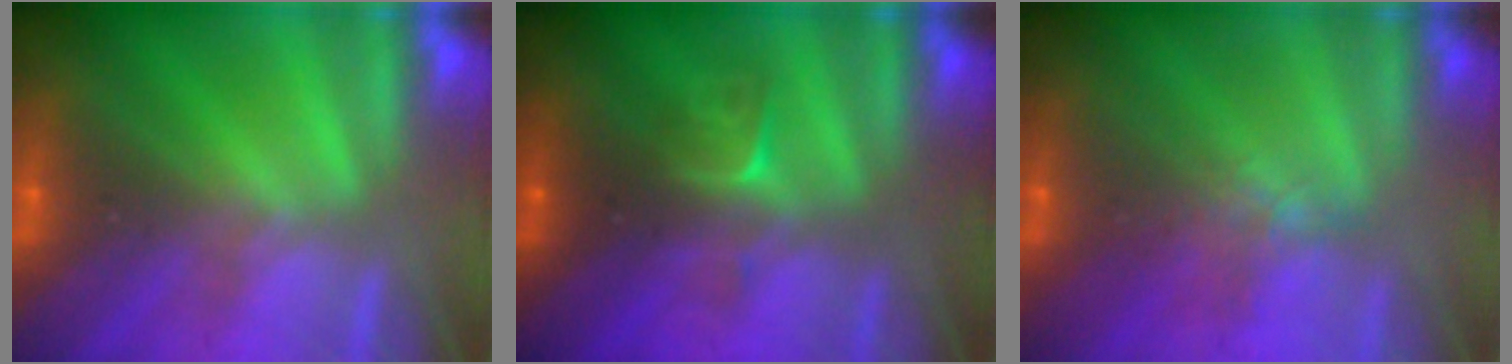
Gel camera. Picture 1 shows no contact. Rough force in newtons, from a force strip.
{"total": 2.8}
{"total": 4.1}